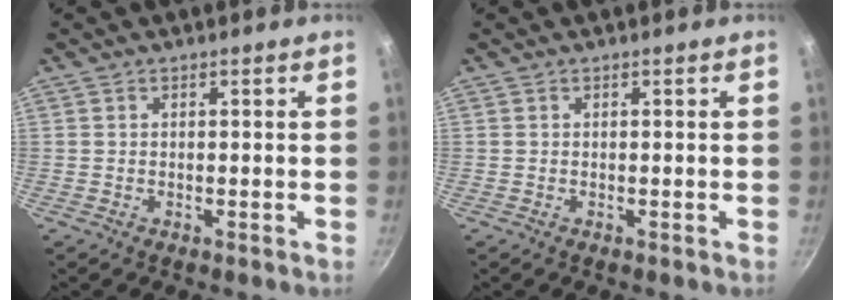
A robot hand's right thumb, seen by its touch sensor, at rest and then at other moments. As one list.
[{"total": 0.0}]